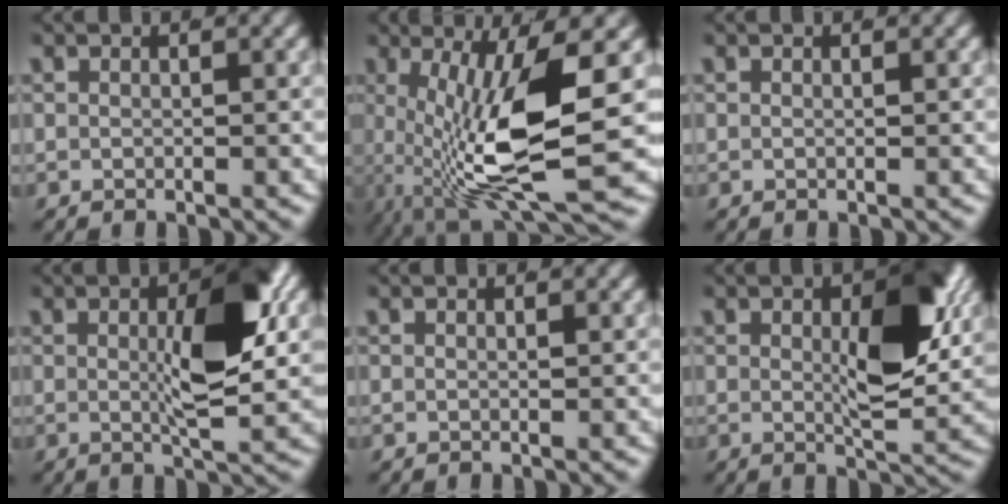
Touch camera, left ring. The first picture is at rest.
{"total": 11.9, "force": [-0.6, 4.4, 11.0], "torque": [-0.209, -0.044, 0.017]}
{"total": 0.0}
{"total": 7.0, "force": [0.5, 1.8, 6.7], "torque": [-0.098, -0.012, 0.010]}
{"total": 0.0}
{"total": 7.0, "force": [0.9, 2.6, 6.4], "torque": [-0.092, -0.022, 0.020]}